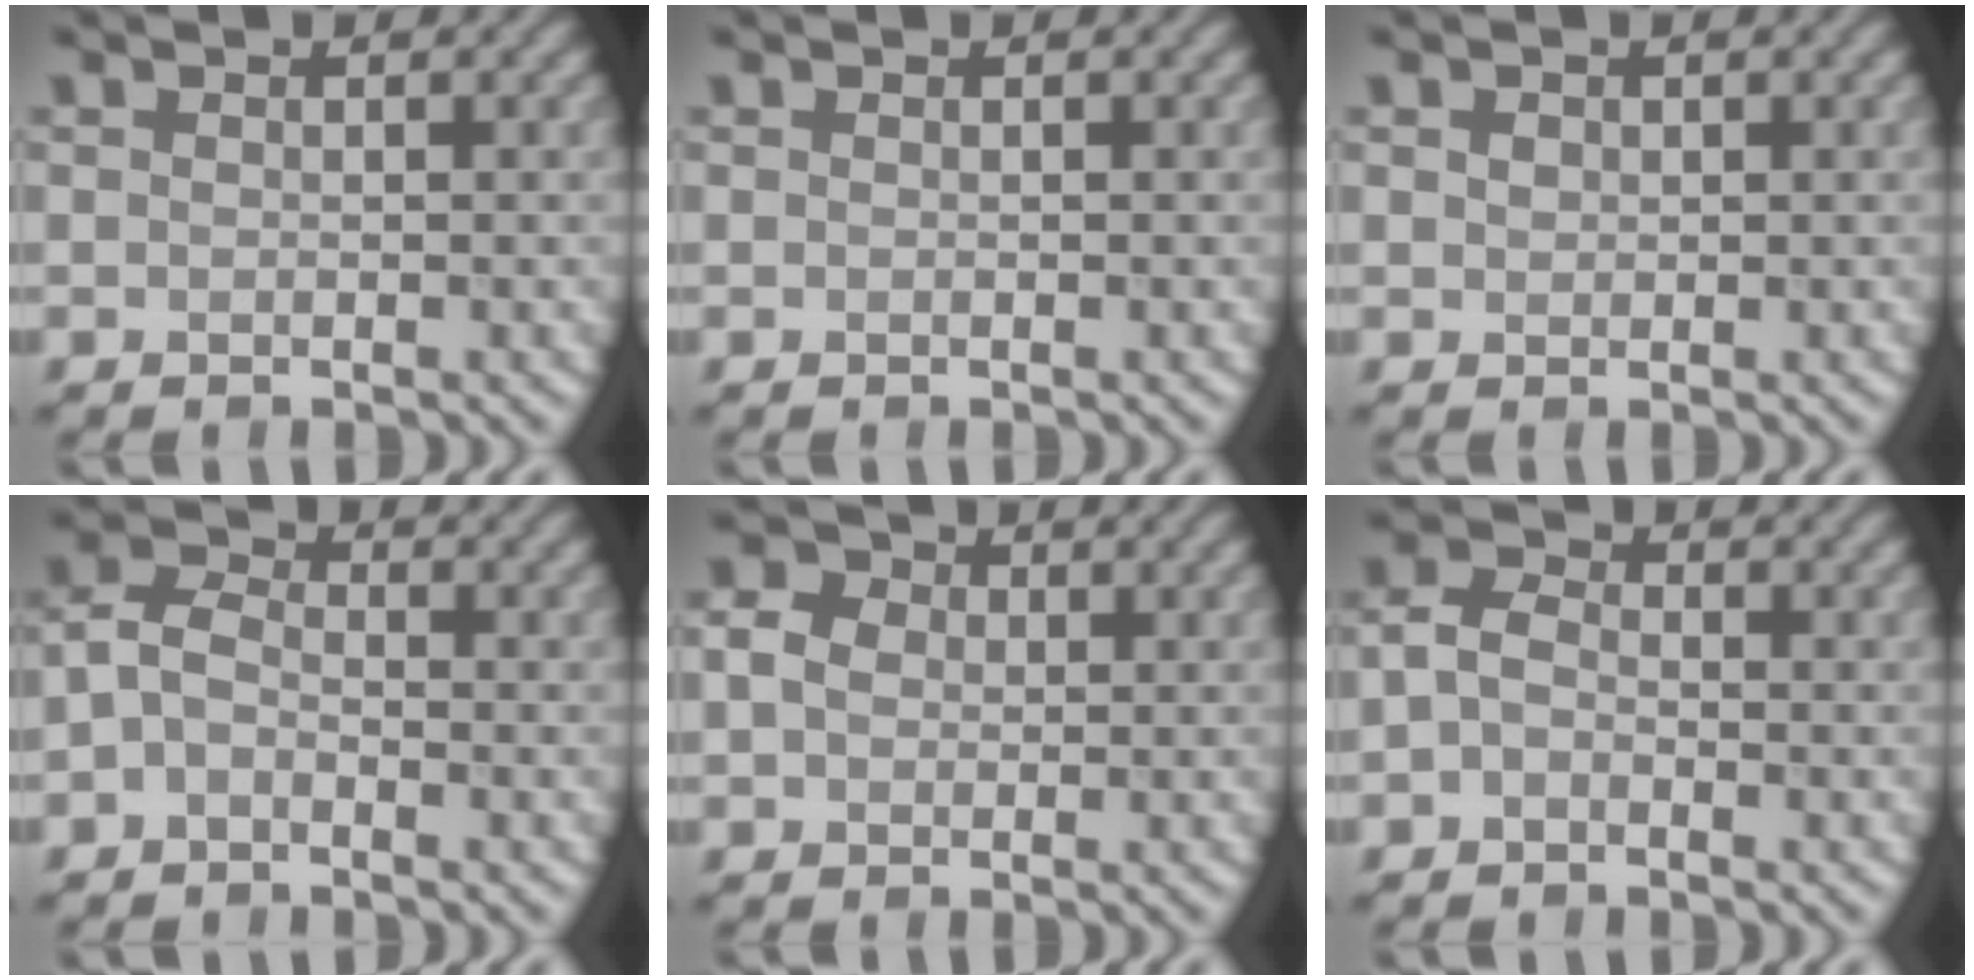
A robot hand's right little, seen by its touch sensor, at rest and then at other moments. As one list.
[{"total": 0.0}, {"total": 0.8, "force": [0.3, 0.6, 0.3], "torque": [-0.006, -0.001, 0.005]}, {"total": 2.6, "force": [-0.8, 1.7, 1.8], "torque": [-0.039, 0.011, -0.025]}, {"total": 2.9, "force": [0.2, 2.4, 1.5], "torque": [-0.036, 0.005, -0.004]}, {"total": 2.4, "force": [-0.6, 1.6, 1.6], "torque": [-0.035, 0.009, -0.021]}]